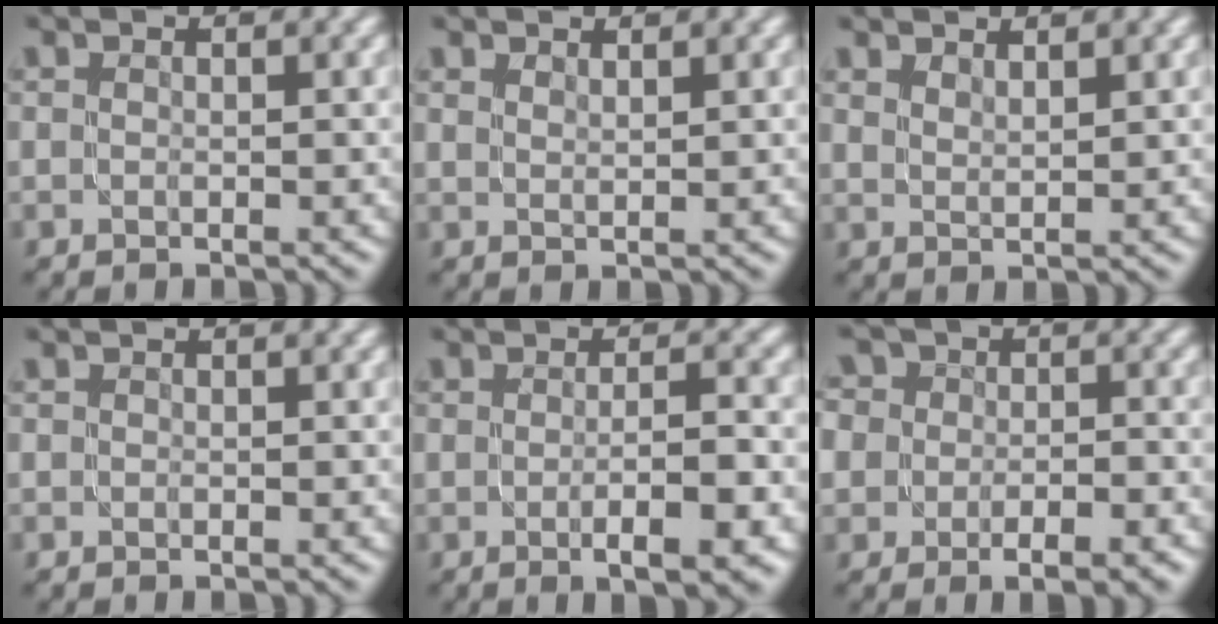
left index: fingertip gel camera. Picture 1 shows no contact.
{"total": 1.0, "force": [1.0, -0.1, 0.1], "torque": [-0.001, 0.000, 0.019]}
{"total": 1.6, "force": [1.6, 0.0, 0.2], "torque": [-0.005, 0.000, 0.031]}
{"total": 0.0}
{"total": 4.6, "force": [-1.3, 1.0, 4.3], "torque": [-0.063, -0.003, -0.013]}
{"total": 8.2, "force": [-2.0, 6.4, 4.7], "torque": [-0.042, 0.018, -0.061]}